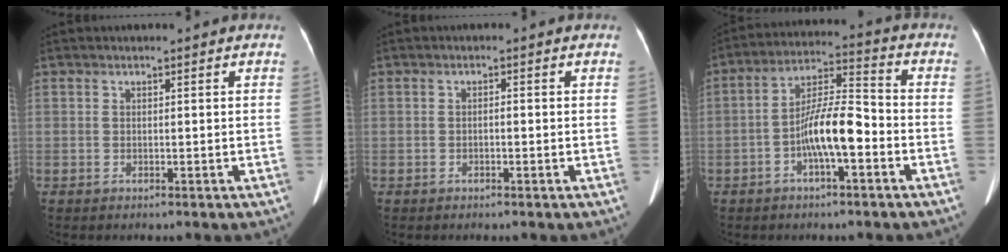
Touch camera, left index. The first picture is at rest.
{"total": 0.7, "force": [-0.4, 0.2, 0.5], "torque": [-0.009, -0.001, -0.008]}
{"total": 9.3, "force": [-3.4, 1.9, 8.4], "torque": [-0.164, 0.015, -0.062]}